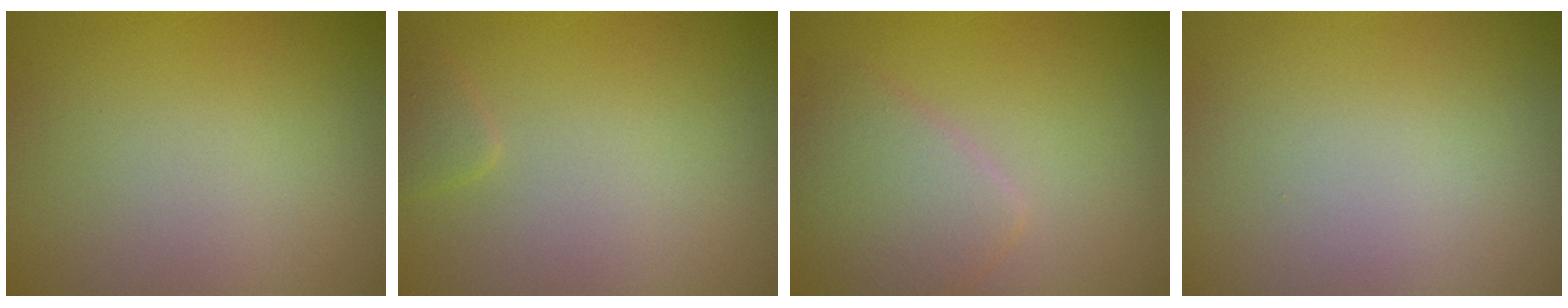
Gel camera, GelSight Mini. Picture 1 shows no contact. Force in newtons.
{"total": 1.0, "press": 1.0, "slide": 0.0}
{"total": 3.6, "press": 3.6, "slide": 0.1}
{"total": 0.0}